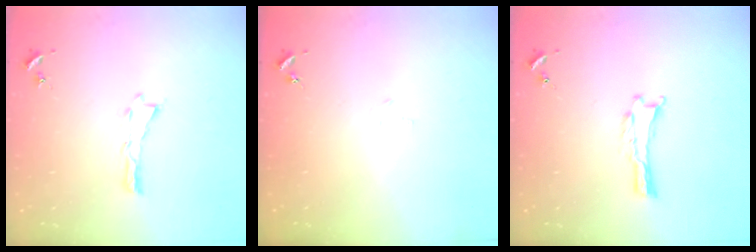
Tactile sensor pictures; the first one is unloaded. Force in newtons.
{"total": 1.0, "press": 1.0, "slide": 0.1}
{"total": 0.0}